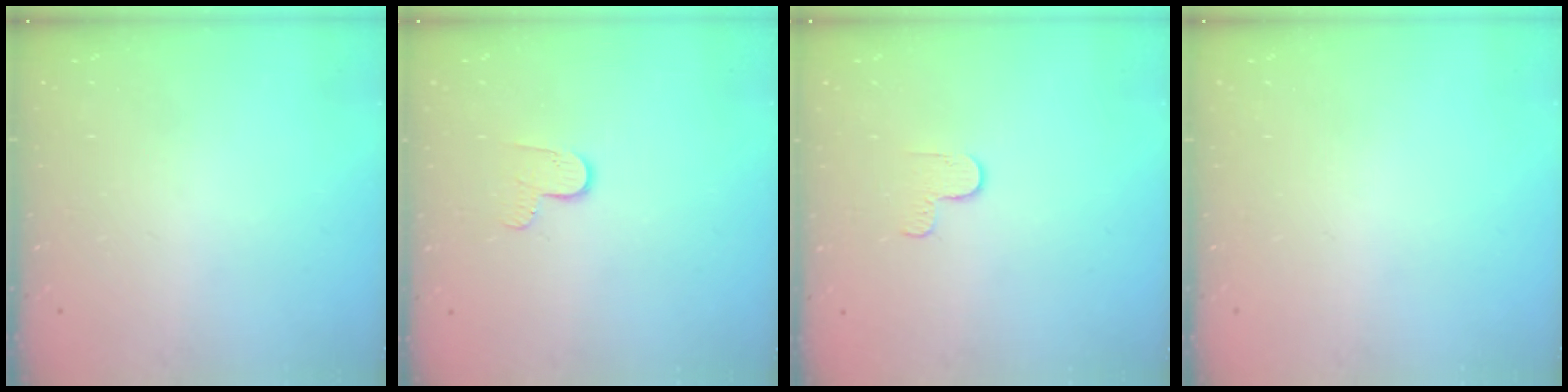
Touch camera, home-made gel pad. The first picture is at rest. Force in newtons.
{"total": 5.9, "press": 5.9, "slide": 0.6}
{"total": 2.7, "press": 2.6, "slide": 0.4}
{"total": 0.0}